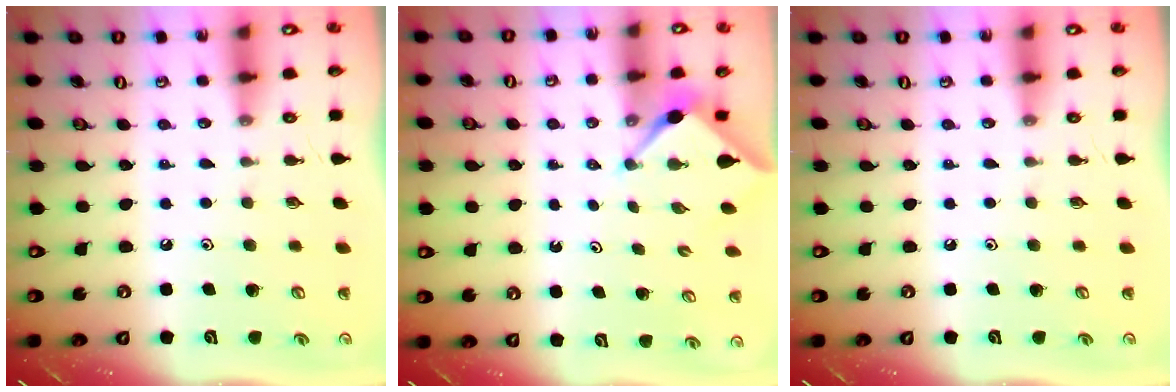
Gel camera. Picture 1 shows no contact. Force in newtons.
{"total": 3.0, "press": 2.9, "slide": 0.4}
{"total": 0.0}